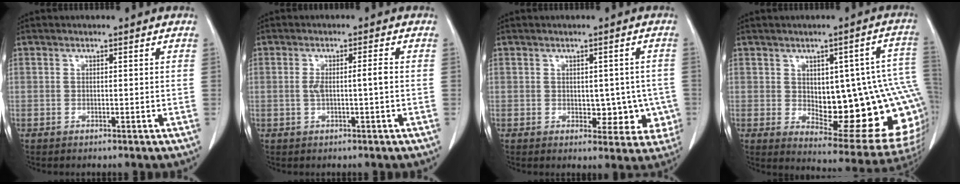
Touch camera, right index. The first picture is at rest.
{"total": 3.1, "force": [-0.2, 0.1, 3.1], "torque": [-0.059, 0.006, 0.001]}
{"total": 6.0, "force": [-0.6, 3.9, 4.5], "torque": [-0.032, 0.013, 0.001]}
{"total": 20.4, "force": [-0.7, 6.3, 19.3], "torque": [-0.177, 0.021, 0.016]}